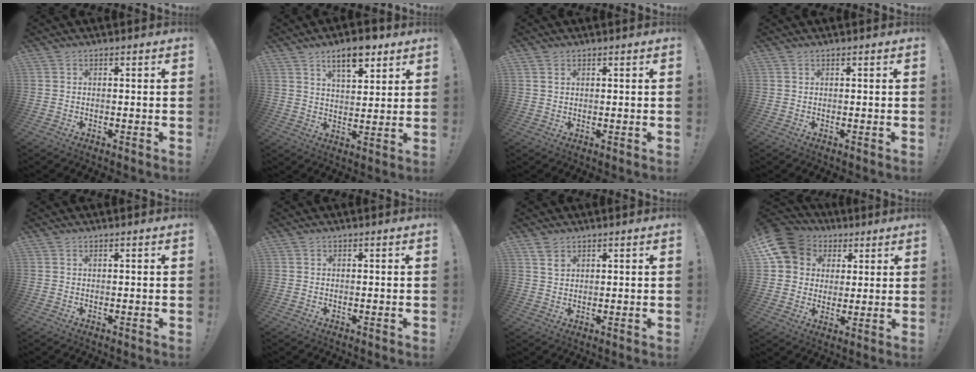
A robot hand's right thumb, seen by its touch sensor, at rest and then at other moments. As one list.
[{"total": 9.6, "force": [6.5, 3.7, 6.1], "torque": [-0.083, -0.031, 0.114]}, {"total": 1.2, "force": [0.6, 0.8, 0.6], "torque": [-0.008, 0.000, 0.010]}, {"total": 0.0}, {"total": 0.0}, {"total": 0.0}, {"total": 2.7, "force": [1.9, 1.4, 1.3], "torque": [-0.016, -0.011, 0.034]}, {"total": 13.2, "force": [5.4, 10.8, 5.4], "torque": [-0.091, -0.026, 0.110]}]